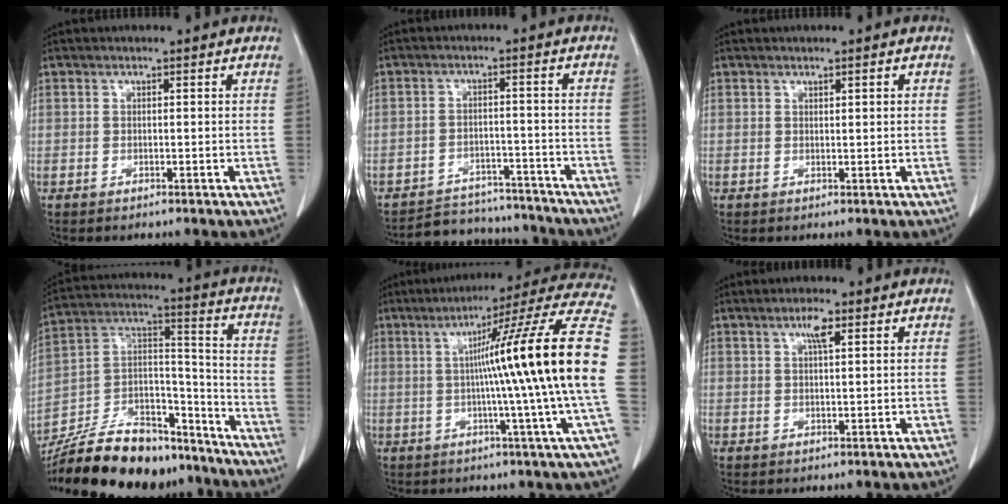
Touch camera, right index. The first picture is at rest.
{"total": 11.1, "force": [-10.5, 3.4, 0.9], "torque": [-0.005, 0.018, -0.144]}
{"total": 1.0, "force": [0.5, 0.1, 0.9], "torque": [-0.016, 0.000, 0.008]}
{"total": 25.4, "force": [-21.7, 8.0, 10.4], "torque": [-0.208, 0.013, -0.354]}
{"total": 22.5, "force": [0.4, -2.7, 22.4], "torque": [-0.260, 0.013, -0.016]}
{"total": 2.7, "force": [1.4, 0.4, 2.3], "torque": [-0.044, 0.002, 0.023]}